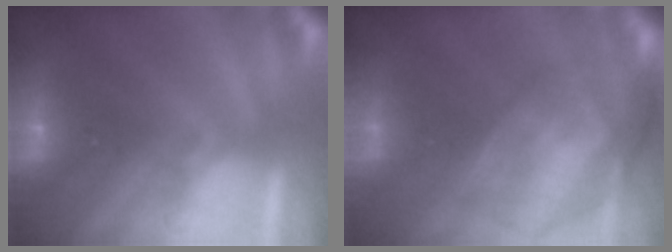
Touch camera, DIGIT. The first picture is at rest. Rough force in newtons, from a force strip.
{"total": 8.4}